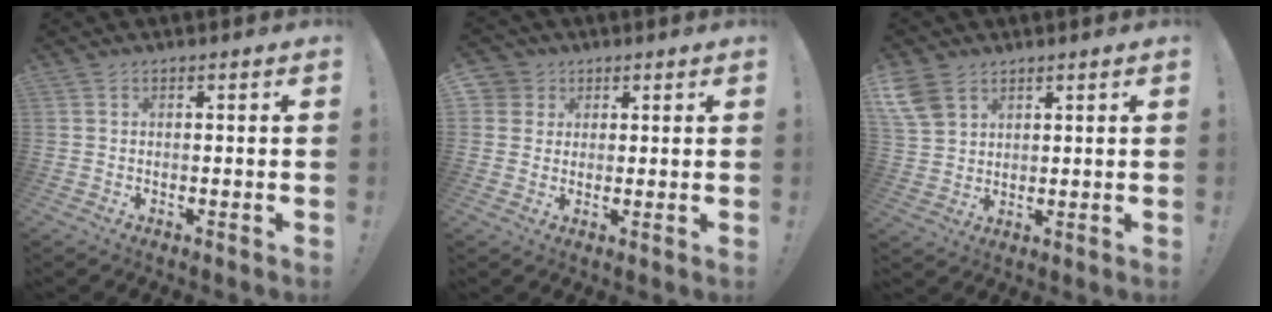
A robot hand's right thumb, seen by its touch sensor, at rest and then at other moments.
{"total": 4.6, "force": [2.1, 4.1, 0.5], "torque": [-0.008, -0.005, 0.040]}
{"total": 7.2, "force": [4.3, 4.8, 3.2], "torque": [-0.071, -0.016, 0.089]}